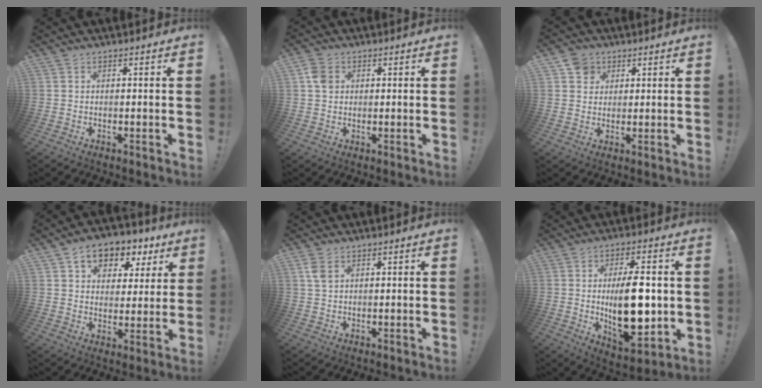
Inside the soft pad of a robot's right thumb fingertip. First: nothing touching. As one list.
[{"total": 4.3, "force": [1.1, 3.5, 2.3], "torque": [-0.022, 0.000, 0.019]}, {"total": 5.6, "force": [2.7, 4.7, 1.3], "torque": [-0.018, -0.006, 0.052]}, {"total": 10.0, "force": [5.4, 6.9, 4.7], "torque": [-0.067, -0.030, 0.101]}, {"total": 3.8, "force": [1.8, 2.2, 2.6], "torque": [-0.038, -0.005, 0.031]}, {"total": 18.8, "force": [-0.3, 8.6, 16.8], "torque": [-0.261, -0.017, 0.000]}]